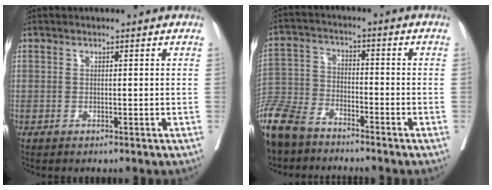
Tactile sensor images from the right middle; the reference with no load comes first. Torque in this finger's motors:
{"motor_torque": [1.12, -1.02, 1.05, 0.21]}